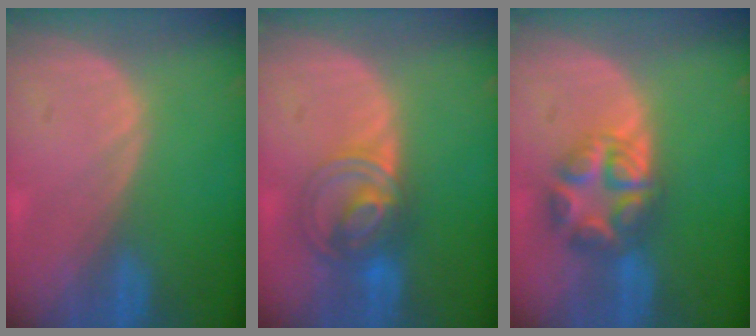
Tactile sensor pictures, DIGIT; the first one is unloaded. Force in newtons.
{"total": 7.1, "press": 6.5, "slide": 2.9}
{"total": 6.7, "press": 6.7, "slide": 0.3}